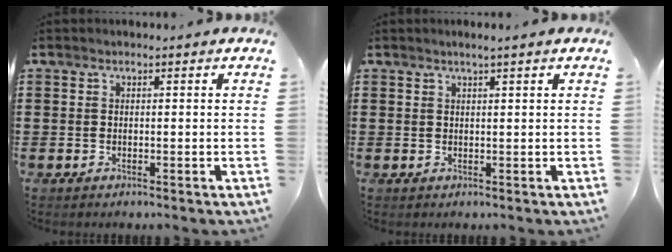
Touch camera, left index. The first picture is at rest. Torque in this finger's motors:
{"motor_torque": [0.29, -0.27, 0.24, 0.06]}